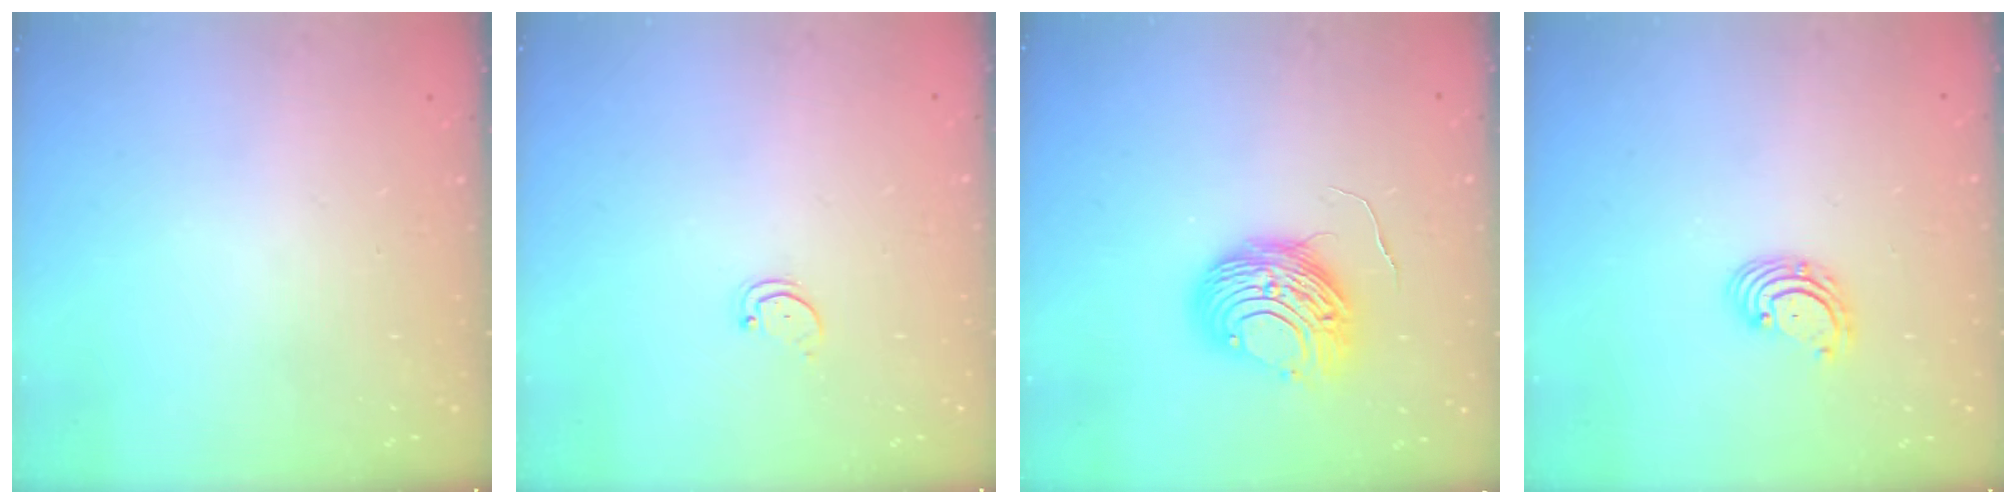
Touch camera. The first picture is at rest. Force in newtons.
{"total": 1.6, "press": 1.6, "slide": 0.4}
{"total": 10.0, "press": 10.0, "slide": 0.9}
{"total": 2.7, "press": 2.7, "slide": 0.1}